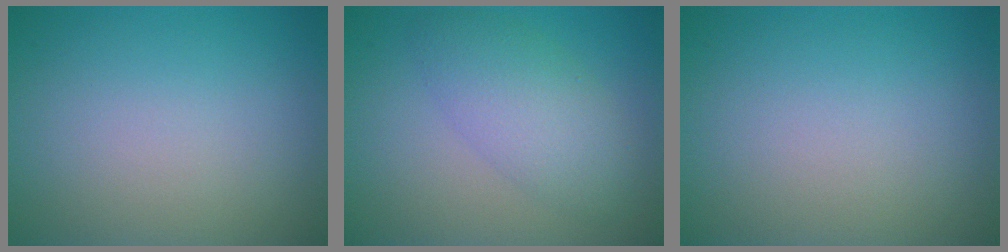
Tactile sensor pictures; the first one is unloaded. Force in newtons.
{"total": 4.5, "press": 4.5, "slide": 0.1}
{"total": 0.0}